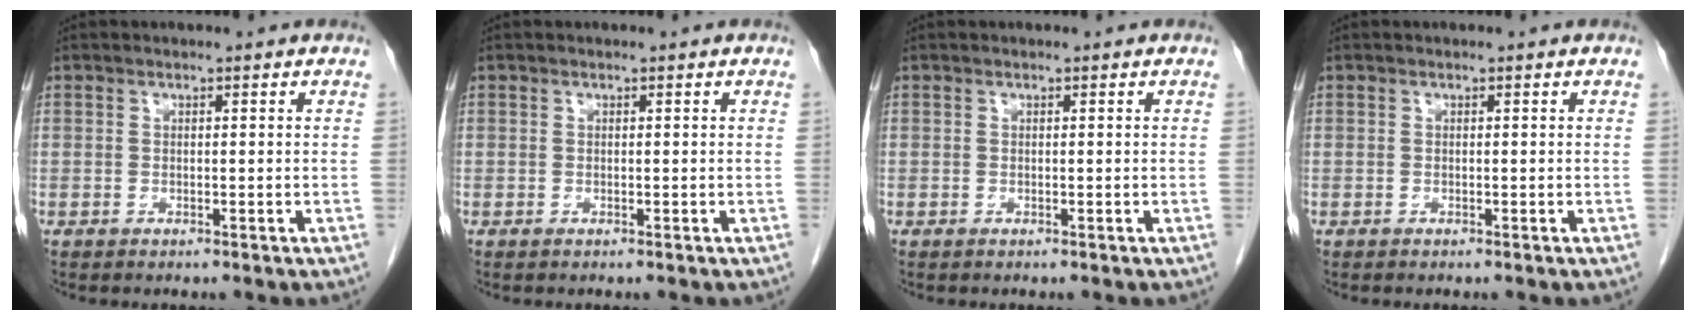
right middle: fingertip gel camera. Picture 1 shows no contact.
{"total": 0.0}
{"total": 0.0}
{"total": 0.0}